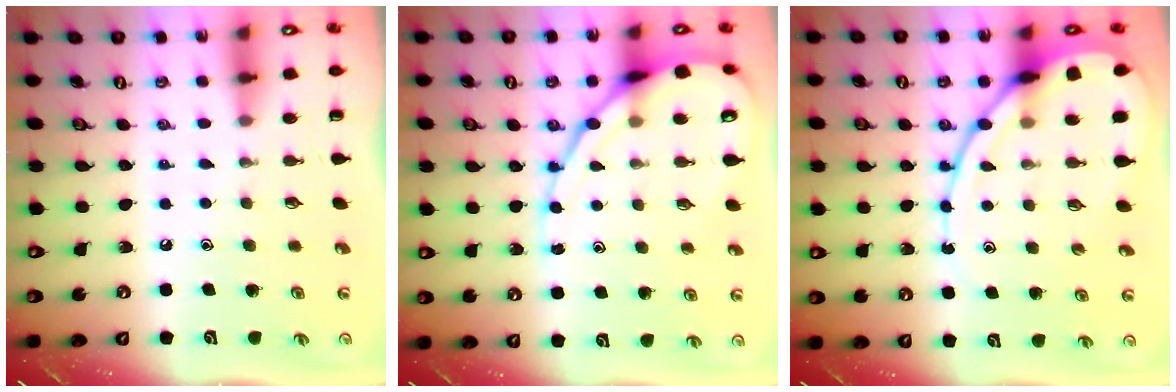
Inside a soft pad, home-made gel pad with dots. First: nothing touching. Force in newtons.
{"total": 13.0, "press": 13.0, "slide": 1.3}
{"total": 13.1, "press": 13.1, "slide": 1.2}